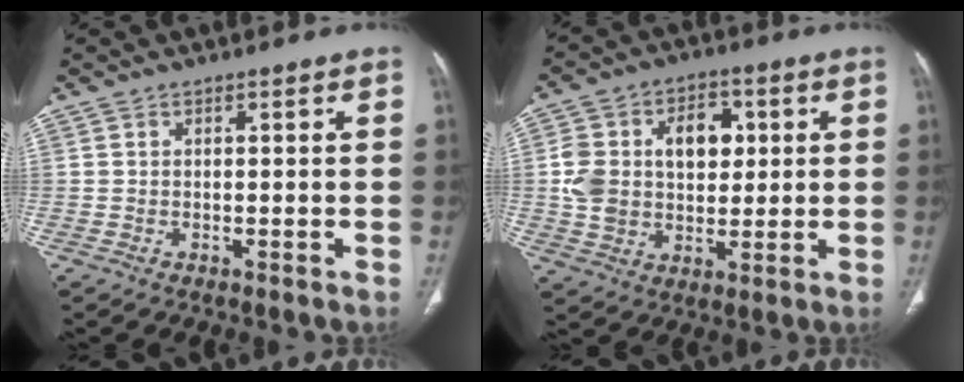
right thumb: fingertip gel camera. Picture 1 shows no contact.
{"total": 14.0, "force": [2.3, 10.0, 9.5], "torque": [-0.133, 0.013, 0.045]}